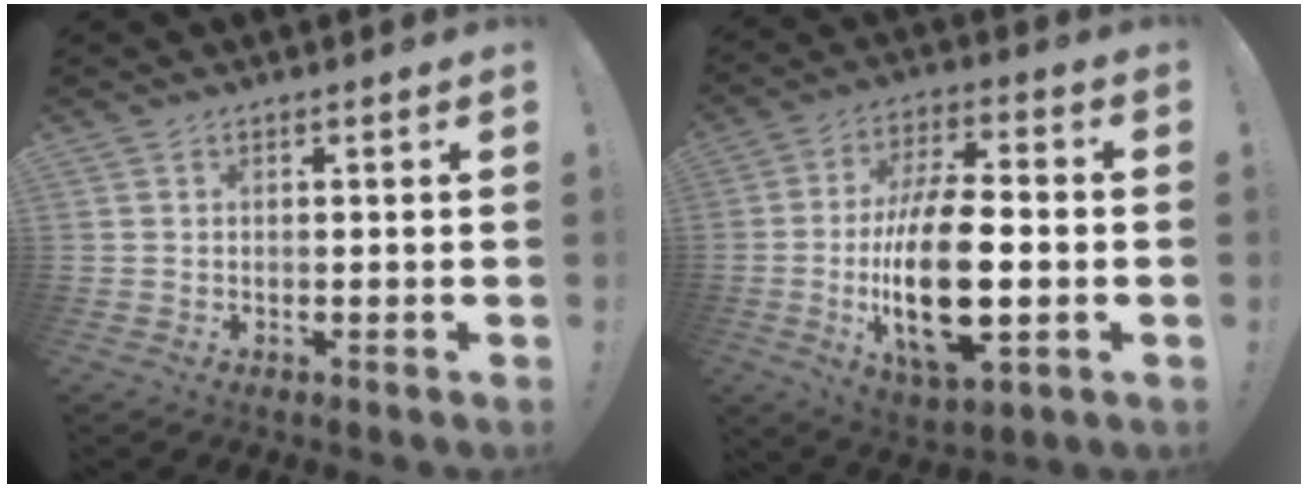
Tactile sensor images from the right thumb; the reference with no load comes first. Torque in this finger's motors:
{"motor_torque": [2.42, 2.59, 1.53, -1.25, 0.66]}